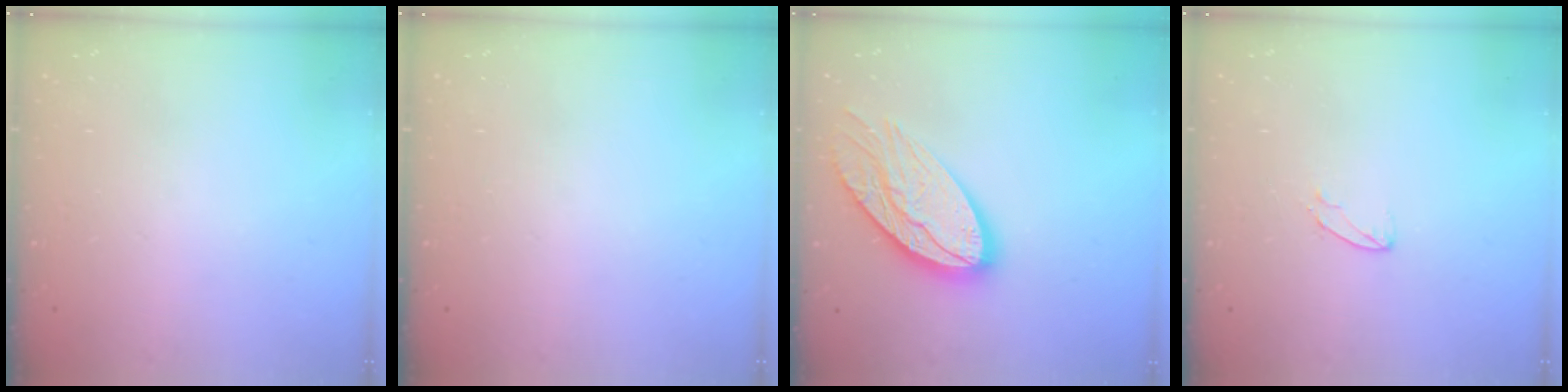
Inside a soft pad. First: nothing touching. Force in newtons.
{"total": 0.0}
{"total": 15.8, "press": 15.7, "slide": 1.1}
{"total": 5.4, "press": 5.4, "slide": 0.4}